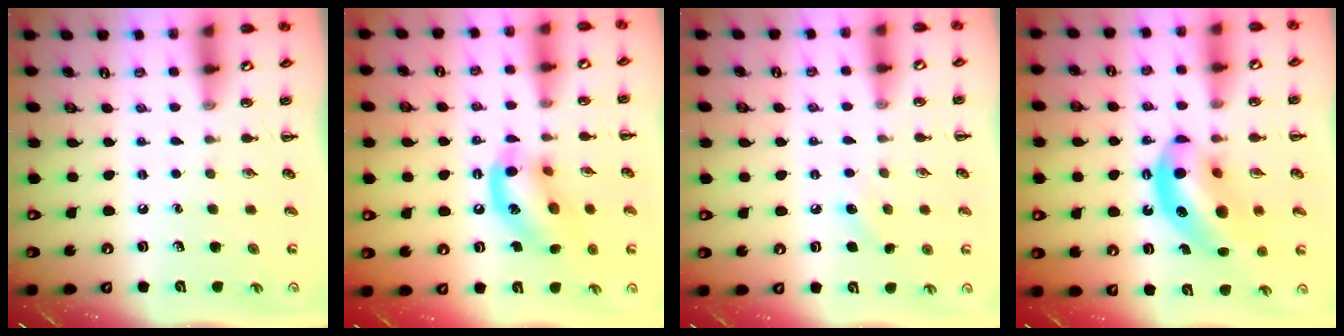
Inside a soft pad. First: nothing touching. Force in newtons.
{"total": 13.8, "press": 13.8, "slide": 1.4}
{"total": 5.8, "press": 5.6, "slide": 1.6}
{"total": 14.2, "press": 13.7, "slide": 3.6}